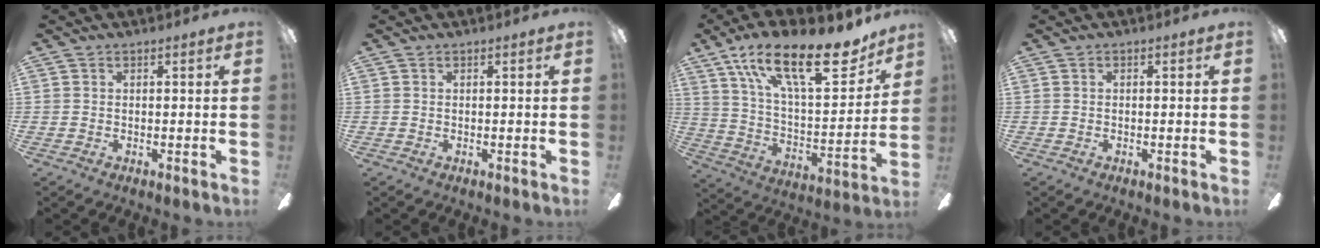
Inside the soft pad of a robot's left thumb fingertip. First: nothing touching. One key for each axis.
{"total": 0.0}
{"total": 24.8, "fx": 16.2, "fy": 9.4, "fz": 16.3, "tx": -0.255, "ty": -0.093, "tz": 0.272}
{"total": 0.0}